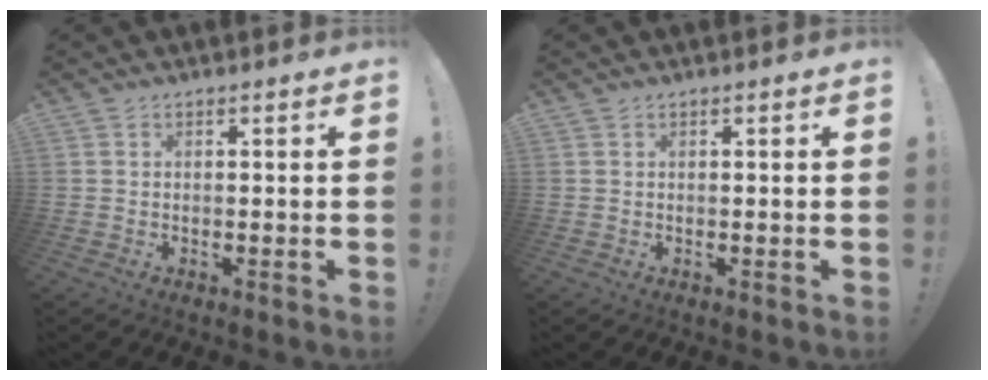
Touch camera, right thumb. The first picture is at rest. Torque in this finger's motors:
{"motor_torque": [0.00, -0.04, -0.04, 0.01, 0.03]}